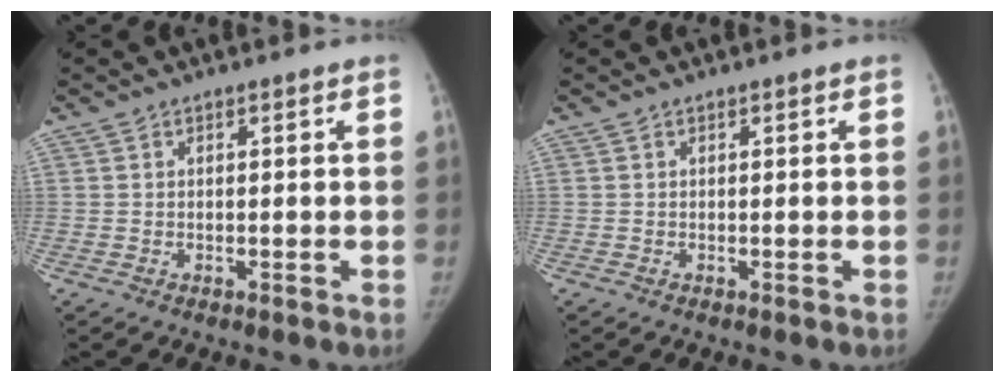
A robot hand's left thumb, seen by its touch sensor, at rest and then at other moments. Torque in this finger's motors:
{"motor_torque": [0.04, 0.04, 0.21, -0.17, 0.01]}